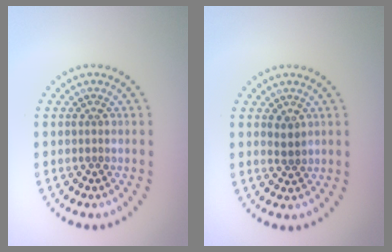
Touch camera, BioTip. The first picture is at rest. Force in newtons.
{"total": 0.9, "press": 0.6, "slide": 0.6}